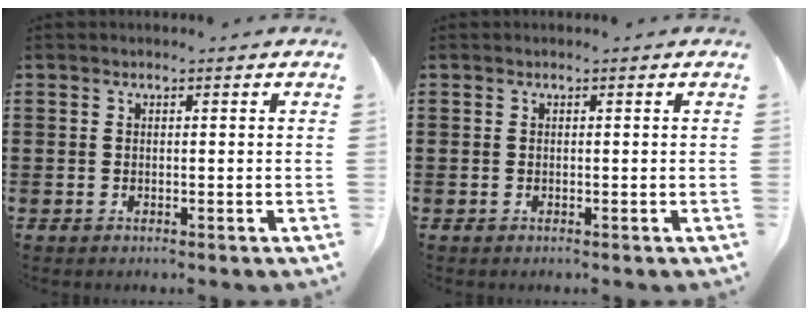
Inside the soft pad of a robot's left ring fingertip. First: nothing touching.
{"total": 0.0}